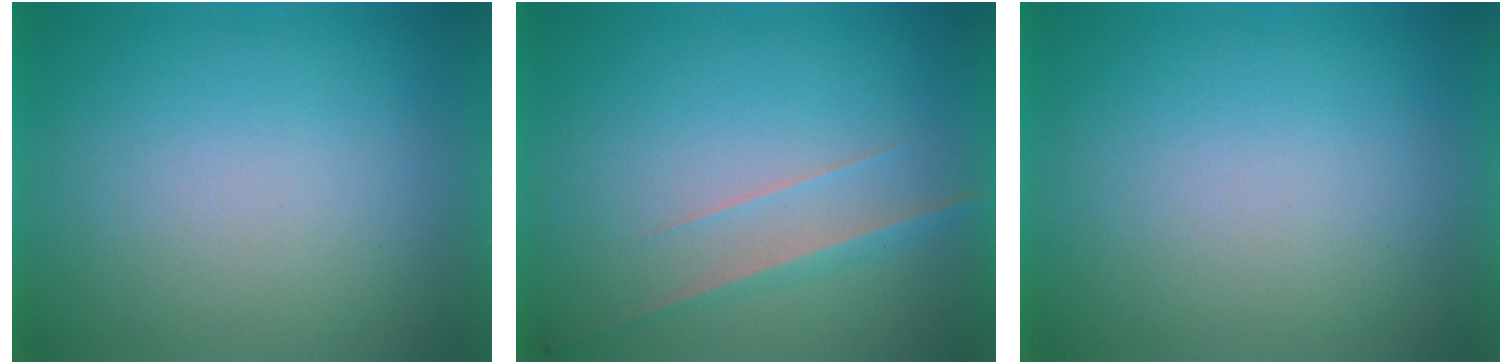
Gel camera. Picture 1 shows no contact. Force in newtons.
{"total": 2.9}
{"total": 1.3}